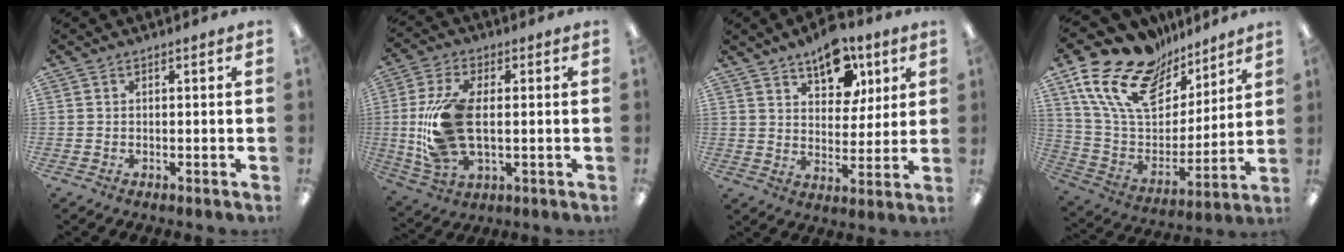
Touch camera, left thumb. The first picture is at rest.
{"total": 17.5, "force": [0.5, 9.7, 14.5], "torque": [-0.303, -0.009, 0.009]}
{"total": 12.2, "force": [8.0, 7.0, 5.9], "torque": [-0.069, -0.037, 0.140]}
{"total": 19.8, "force": [13.1, 11.1, 9.8], "torque": [-0.204, -0.082, 0.239]}